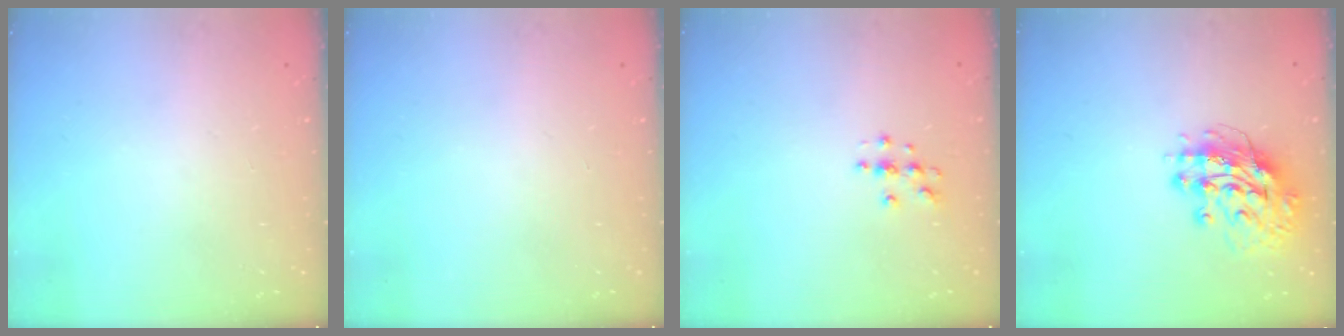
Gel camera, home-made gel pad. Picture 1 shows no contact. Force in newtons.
{"total": 0.0}
{"total": 3.9, "press": 3.9, "slide": 0.4}
{"total": 13.5, "press": 13.4, "slide": 1.5}